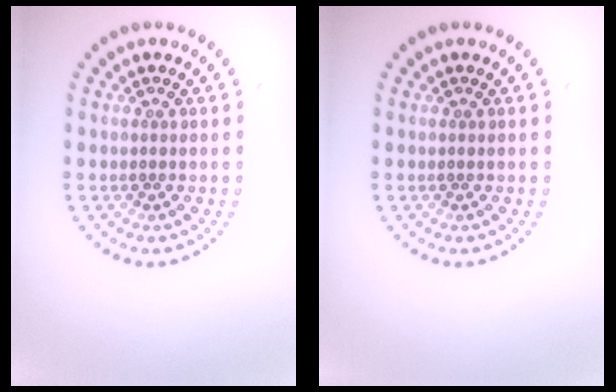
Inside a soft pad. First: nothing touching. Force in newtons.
{"total": 0.0}